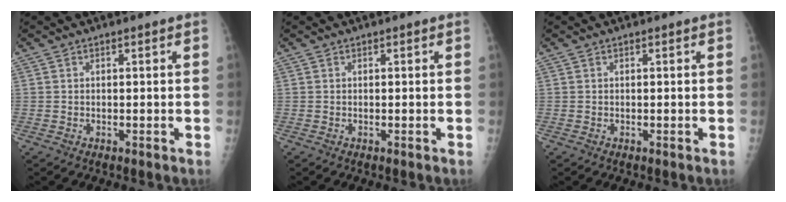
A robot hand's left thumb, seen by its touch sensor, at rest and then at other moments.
{"total": 0.0}
{"total": 0.0}